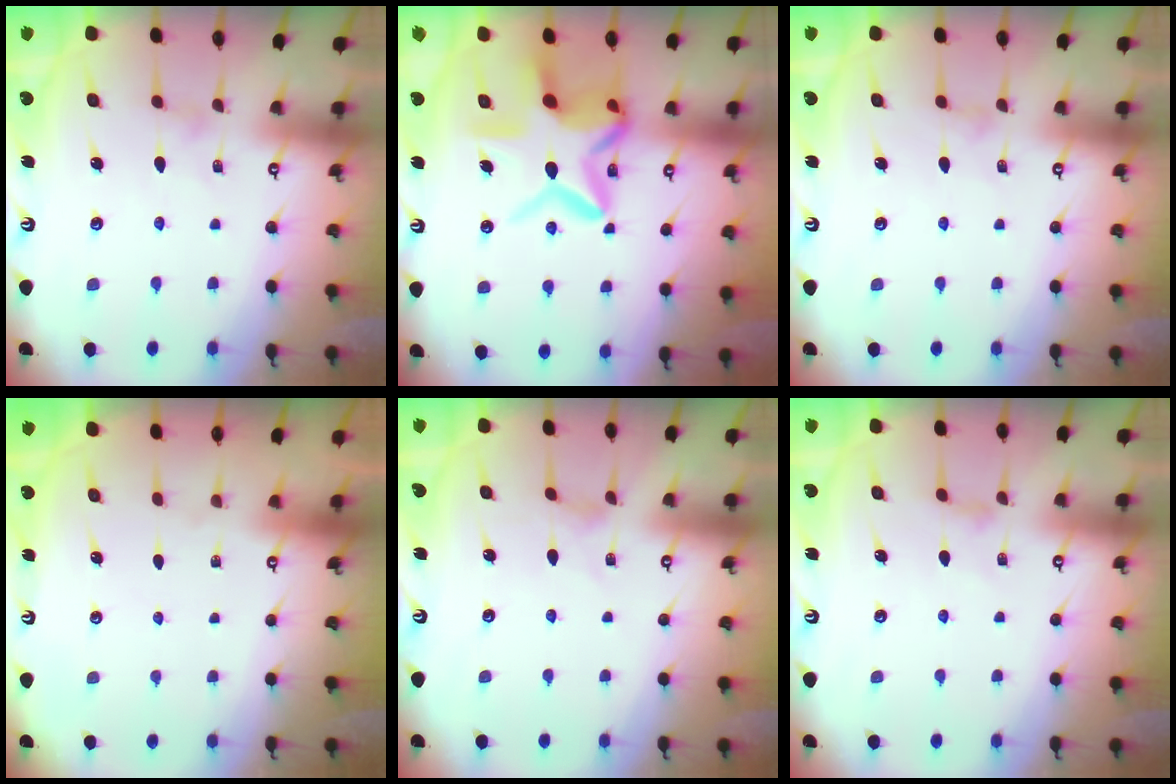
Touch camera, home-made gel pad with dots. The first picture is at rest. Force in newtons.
{"total": 16.2, "press": 16.1, "slide": 1.2}
{"total": 0.6, "press": 0.6, "slide": 0.2}
{"total": 0.0}
{"total": 0.0}
{"total": 1.9, "press": 1.8, "slide": 0.5}